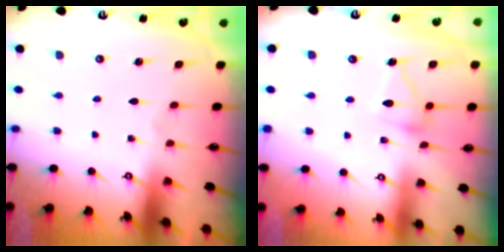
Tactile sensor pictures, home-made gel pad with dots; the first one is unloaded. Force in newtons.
{"total": 11.5, "press": 11.5, "slide": 0.7}